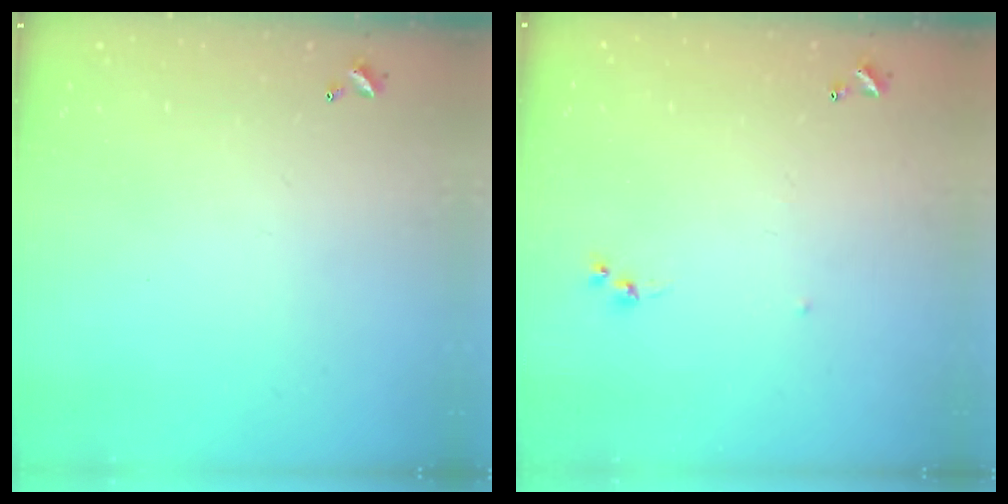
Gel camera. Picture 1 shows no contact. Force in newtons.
{"total": 6.0, "press": 6.0, "slide": 0.7}